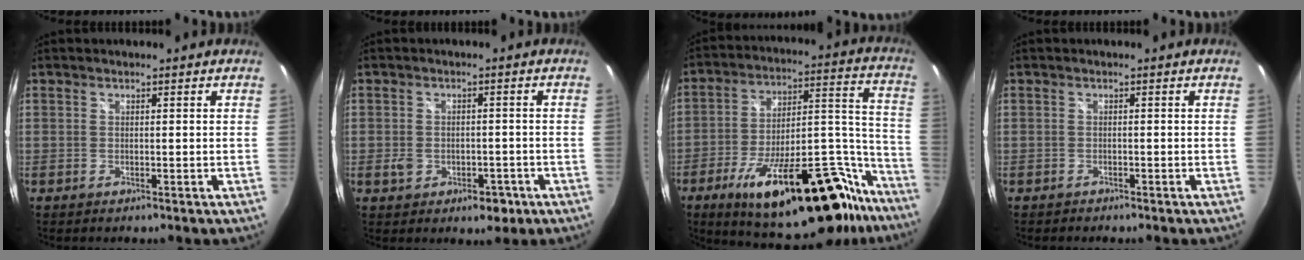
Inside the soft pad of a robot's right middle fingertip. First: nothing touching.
{"total": 5.4, "force": [-2.2, 3.8, 3.2], "torque": [-0.060, 0.000, -0.028]}
{"total": 31.3, "force": [-21.5, 11.0, 19.8], "torque": [-0.261, 0.027, -0.306]}
{"total": 0.9, "force": [-0.8, 0.3, 0.0], "torque": [-0.005, 0.000, -0.015]}